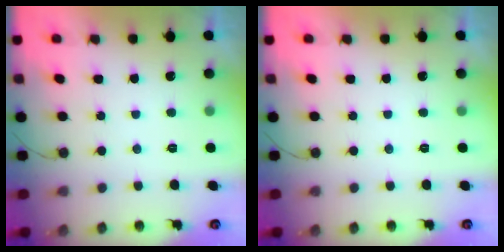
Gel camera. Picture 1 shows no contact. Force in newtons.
{"total": 0.0}